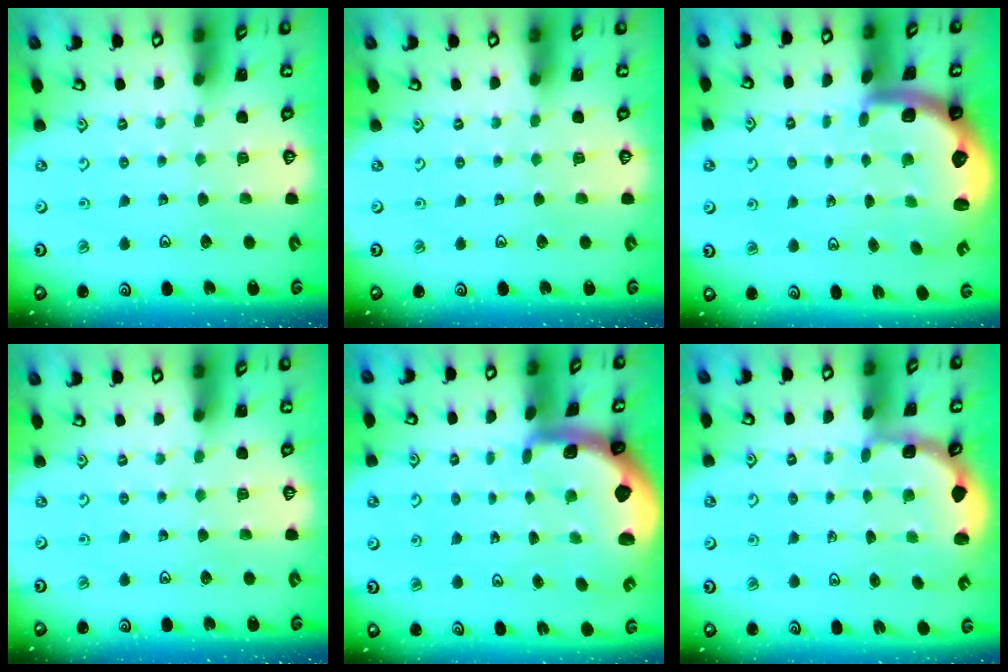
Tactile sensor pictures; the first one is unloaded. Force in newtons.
{"total": 0.0}
{"total": 2.8, "press": 2.5, "slide": 1.4}
{"total": 0.0}
{"total": 2.9, "press": 2.9, "slide": 0.5}
{"total": 1.9, "press": 1.5, "slide": 1.1}